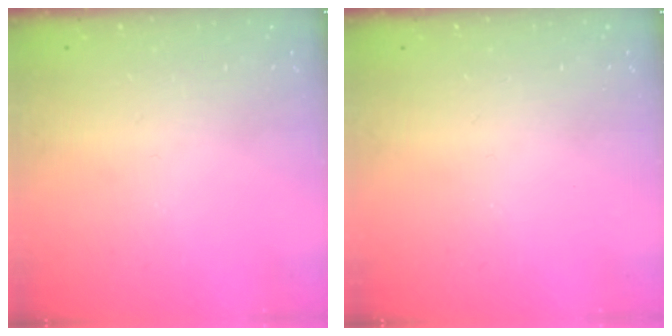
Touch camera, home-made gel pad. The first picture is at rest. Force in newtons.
{"total": 0.0}